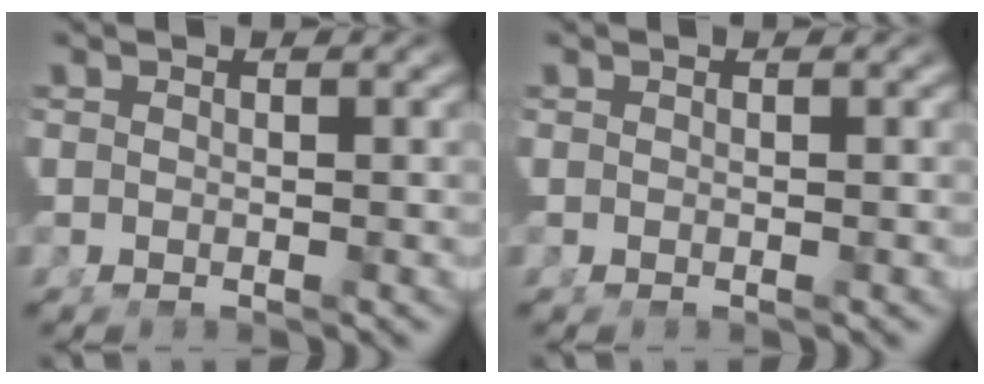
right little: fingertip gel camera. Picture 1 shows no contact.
{"total": 0.0}